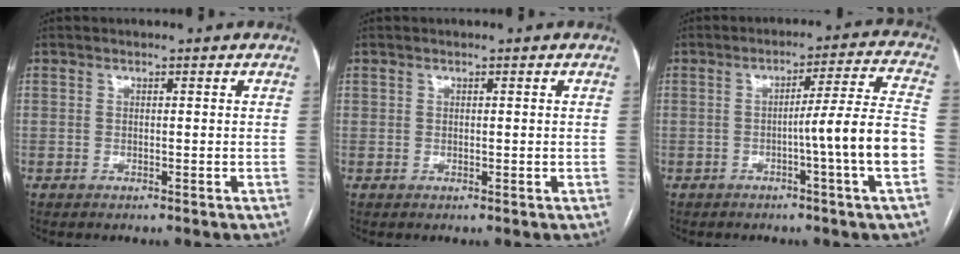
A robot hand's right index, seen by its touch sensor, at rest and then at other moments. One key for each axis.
{"total": 0.7, "fx": 0.4, "fy": 0.6, "fz": 0.3, "tx": 0.001, "ty": -0.001, "tz": 0.005}
{"total": 10.4, "fx": -2.8, "fy": -1.8, "fz": 9.9, "tx": -0.141, "ty": 0.007, "tz": -0.041}